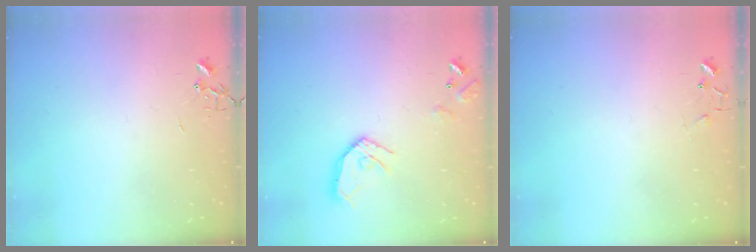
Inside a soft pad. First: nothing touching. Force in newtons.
{"total": 12.7, "press": 12.6, "slide": 1.6}
{"total": 5.7, "press": 5.7, "slide": 0.2}